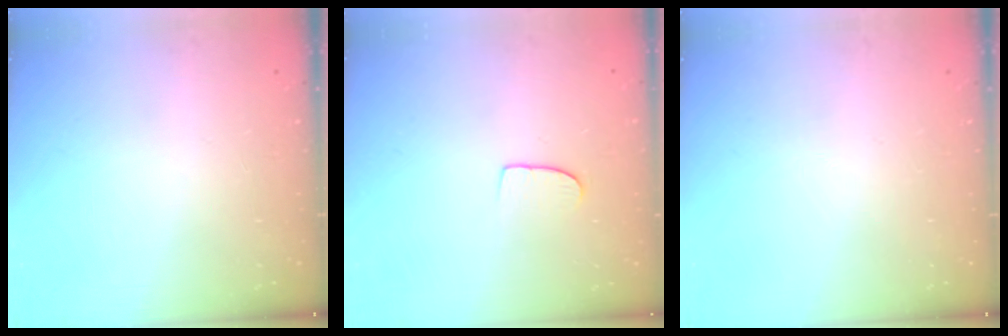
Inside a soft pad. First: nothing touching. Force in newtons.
{"total": 6.1, "press": 6.1, "slide": 0.4}
{"total": 0.0}